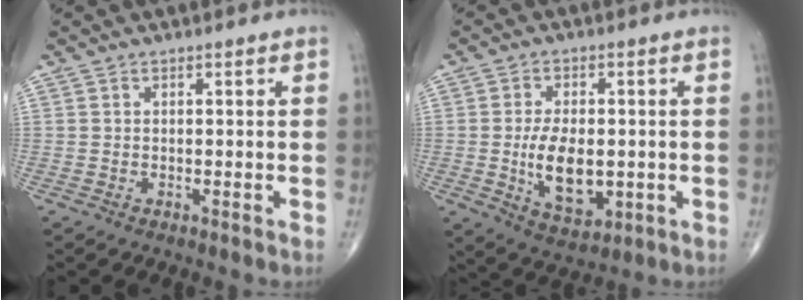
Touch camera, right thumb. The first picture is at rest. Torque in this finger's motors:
{"motor_torque": [1.62, 1.56, 1.27, -0.21, 0.03]}